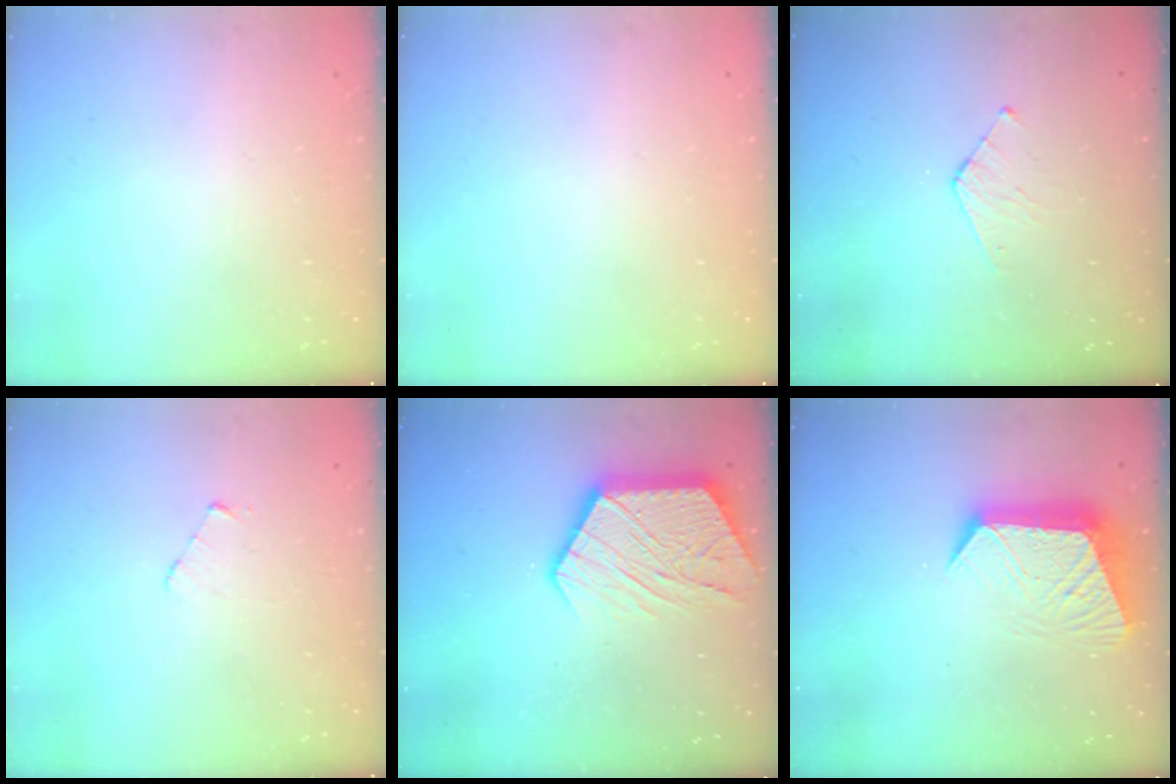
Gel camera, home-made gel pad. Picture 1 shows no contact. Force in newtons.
{"total": 0.0}
{"total": 3.7, "press": 3.7, "slide": 0.3}
{"total": 2.6, "press": 2.6, "slide": 0.3}
{"total": 16.0, "press": 16.0, "slide": 1.1}
{"total": 12.3, "press": 12.2, "slide": 1.0}